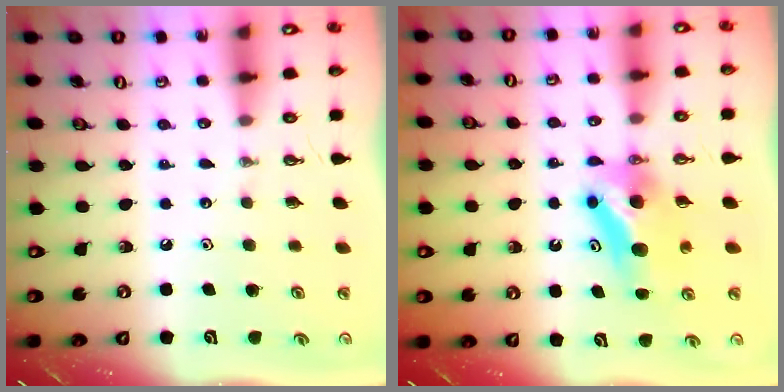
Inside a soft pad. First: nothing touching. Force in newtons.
{"total": 9.2, "press": 8.9, "slide": 2.0}